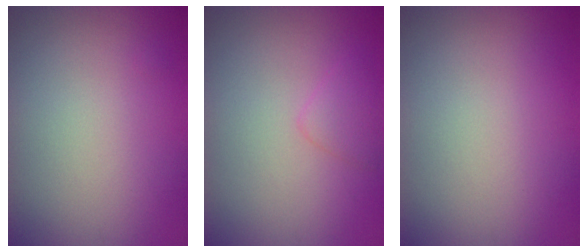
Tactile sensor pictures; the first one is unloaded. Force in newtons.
{"total": 1.5, "press": 1.5, "slide": 0.1}
{"total": 0.0}